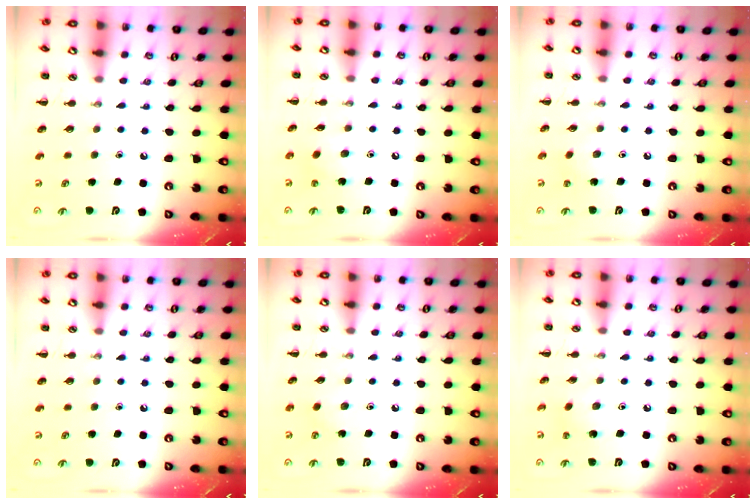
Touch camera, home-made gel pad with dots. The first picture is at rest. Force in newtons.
{"total": 5.5, "press": 5.3, "slide": 1.3}
{"total": 4.9, "press": 4.8, "slide": 1.1}
{"total": 0.0}
{"total": 2.4, "press": 2.3, "slide": 0.8}
{"total": 1.4, "press": 1.2, "slide": 0.6}